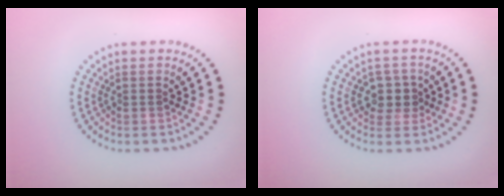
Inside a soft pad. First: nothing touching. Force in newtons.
{"total": 2.6, "press": 2.3, "slide": 1.2}